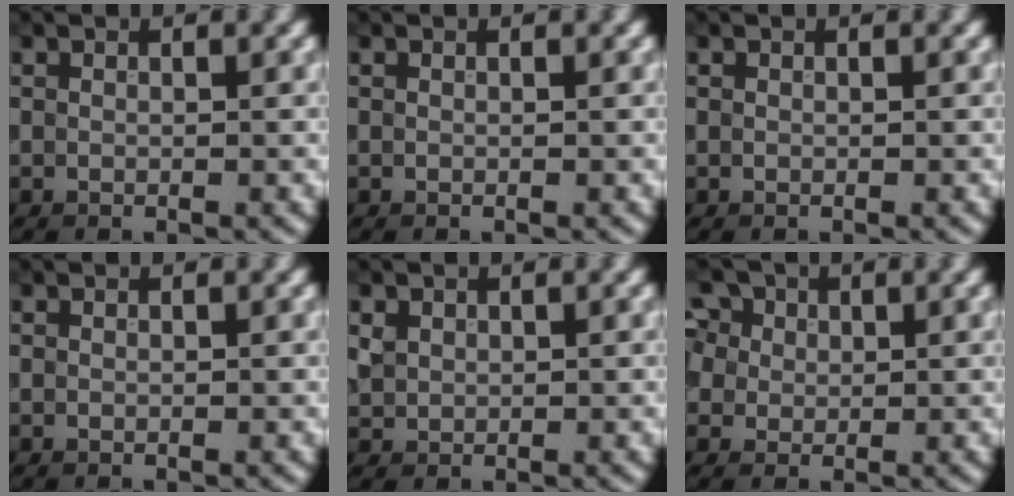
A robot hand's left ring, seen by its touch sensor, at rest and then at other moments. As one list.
[{"total": 0.0}, {"total": 0.0}, {"total": 0.0}, {"total": 1.3, "force": [0.5, 1.1, 0.4], "torque": [-0.007, -0.001, 0.012]}, {"total": 7.5, "force": [3.5, 5.6, 3.6], "torque": [-0.072, 0.028, 0.027]}]